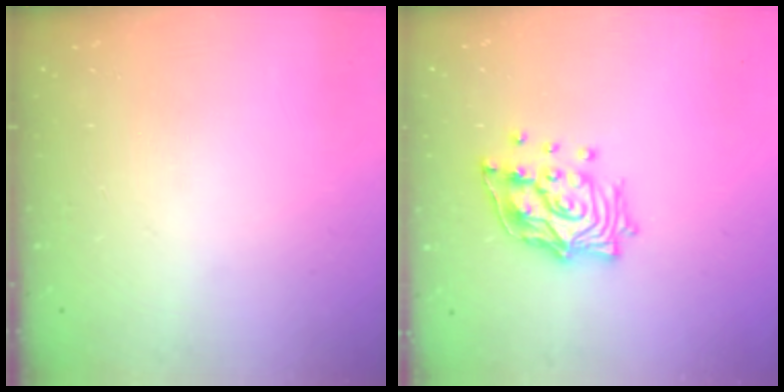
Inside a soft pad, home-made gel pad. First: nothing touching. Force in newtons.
{"total": 15.1, "press": 15.0, "slide": 1.8}